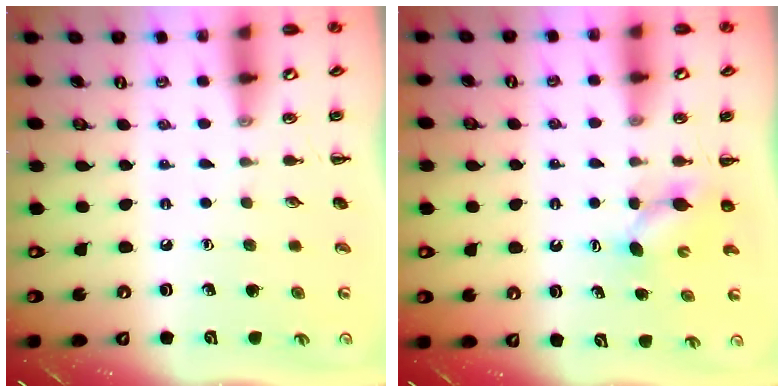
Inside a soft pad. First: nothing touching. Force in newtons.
{"total": 4.0, "press": 3.8, "slide": 1.1}